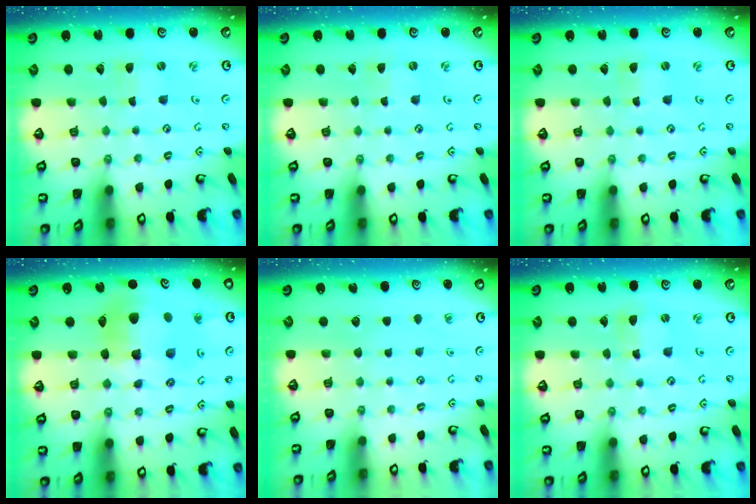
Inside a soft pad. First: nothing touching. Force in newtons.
{"total": 1.1, "press": 1.0, "slide": 0.4}
{"total": 0.0}
{"total": 14.2, "press": 14.1, "slide": 2.0}
{"total": 0.0}
{"total": 2.5, "press": 2.5, "slide": 0.2}